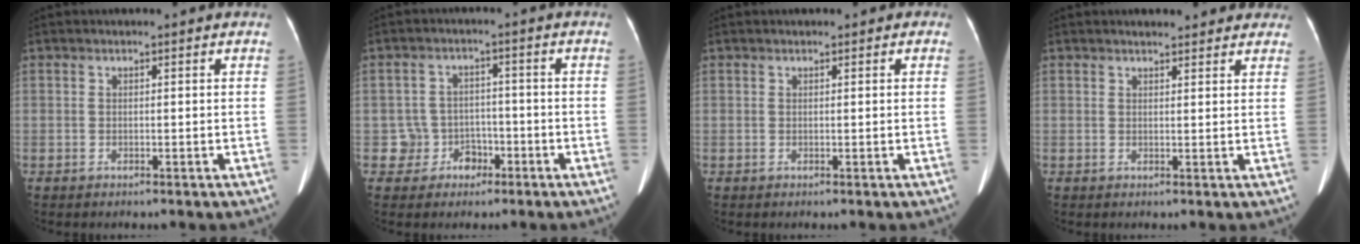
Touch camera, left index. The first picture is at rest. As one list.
[{"total": 4.7, "force": [-2.0, 4.2, -0.4], "torque": [0.022, 0.019, -0.030]}, {"total": 0.7, "force": [0.5, 0.4, 0.4], "torque": [-0.006, 0.006, 0.002]}, {"total": 7.1, "force": [6.3, 2.0, 2.7], "torque": [-0.024, 0.013, 0.069]}]